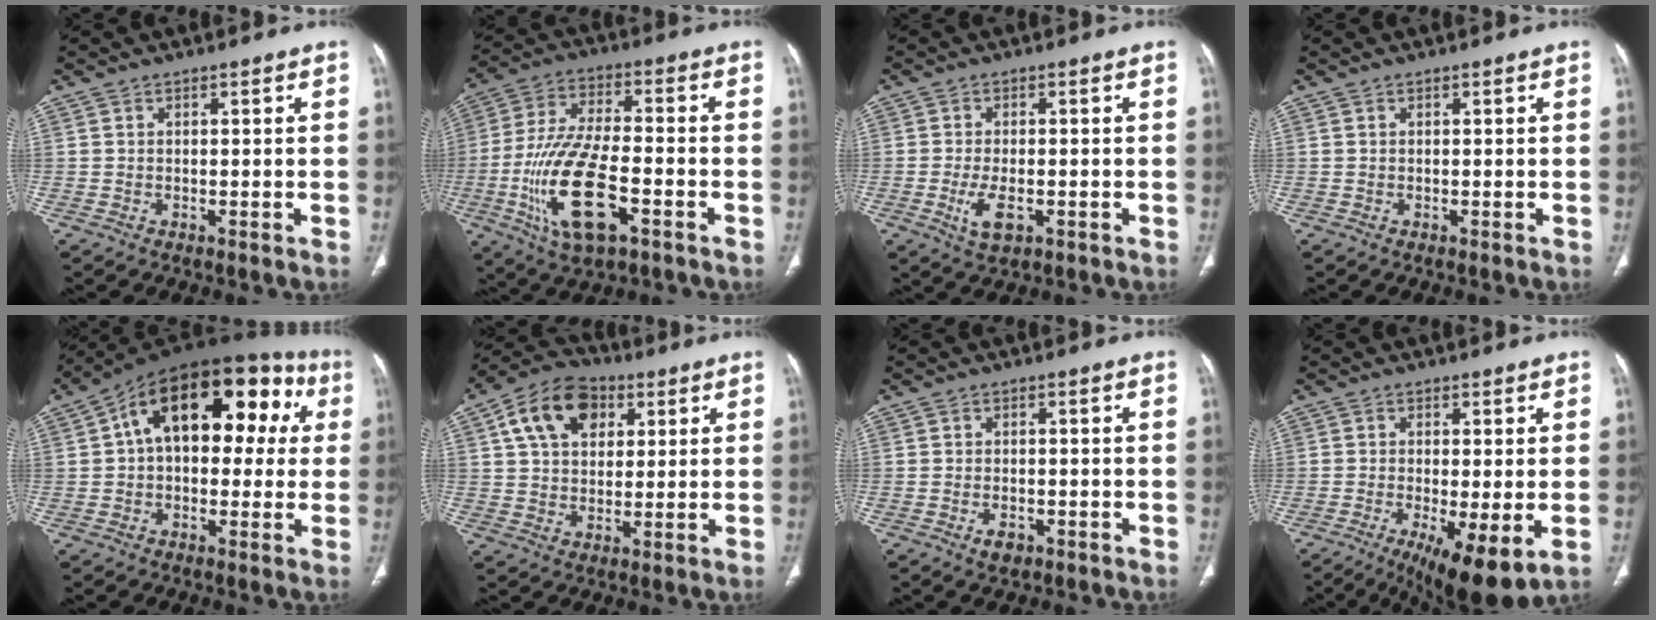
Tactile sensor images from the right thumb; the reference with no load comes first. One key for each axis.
{"total": 17.8, "fx": -6.0, "fy": 7.2, "fz": 15.2, "tx": -0.304, "ty": 0.016, "tz": -0.101}
{"total": 5.2, "fx": -1.7, "fy": 2.5, "fz": 4.3, "tx": -0.083, "ty": -0.001, "tz": -0.024}
{"total": 0.0}
{"total": 21.7, "fx": 4.9, "fy": 12.1, "fz": 17.3, "tx": -0.218, "ty": 0.056, "tz": 0.063}
{"total": 13.5, "fx": 4.9, "fy": 9.3, "fz": 8.5, "tx": -0.125, "ty": 0.006, "tz": 0.079}
{"total": 2.7, "fx": -1.3, "fy": 1.5, "fz": 1.7, "tx": -0.028, "ty": 0.004, "tz": -0.017}
{"total": 11.6, "fx": -4.0, "fy": 3.2, "fz": 10.4, "tx": -0.169, "ty": -0.019, "tz": -0.056}